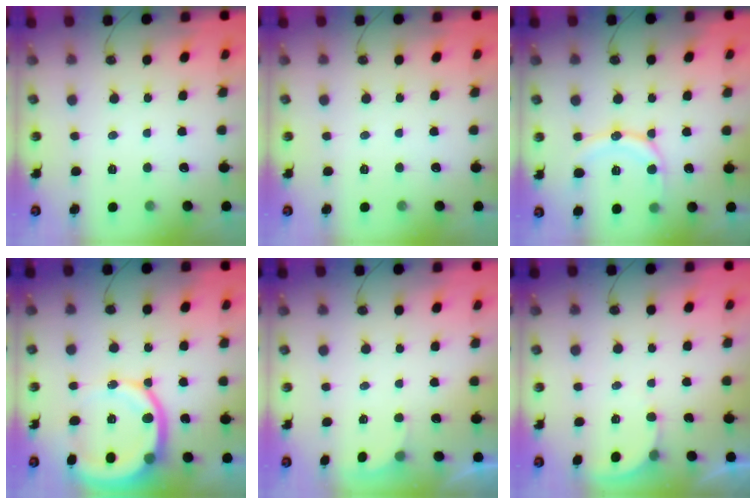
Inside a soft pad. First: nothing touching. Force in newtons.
{"total": 0.0}
{"total": 13.4, "press": 13.4, "slide": 1.4}
{"total": 13.8, "press": 13.7, "slide": 1.8}
{"total": 1.8, "press": 1.7, "slide": 0.8}
{"total": 2.7, "press": 2.7, "slide": 0.3}